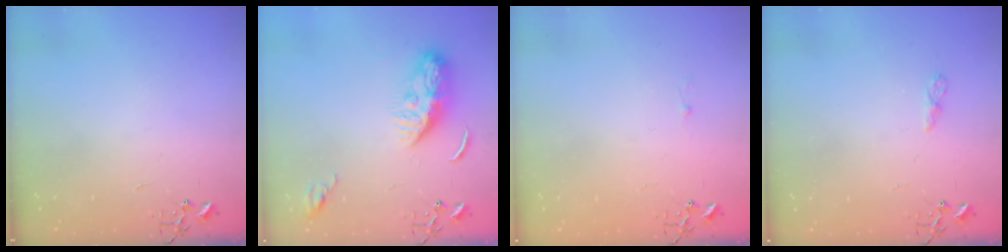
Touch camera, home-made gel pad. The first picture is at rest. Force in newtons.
{"total": 10.3, "press": 10.2, "slide": 0.9}
{"total": 1.8, "press": 1.8, "slide": 0.2}
{"total": 4.8, "press": 4.7, "slide": 0.6}